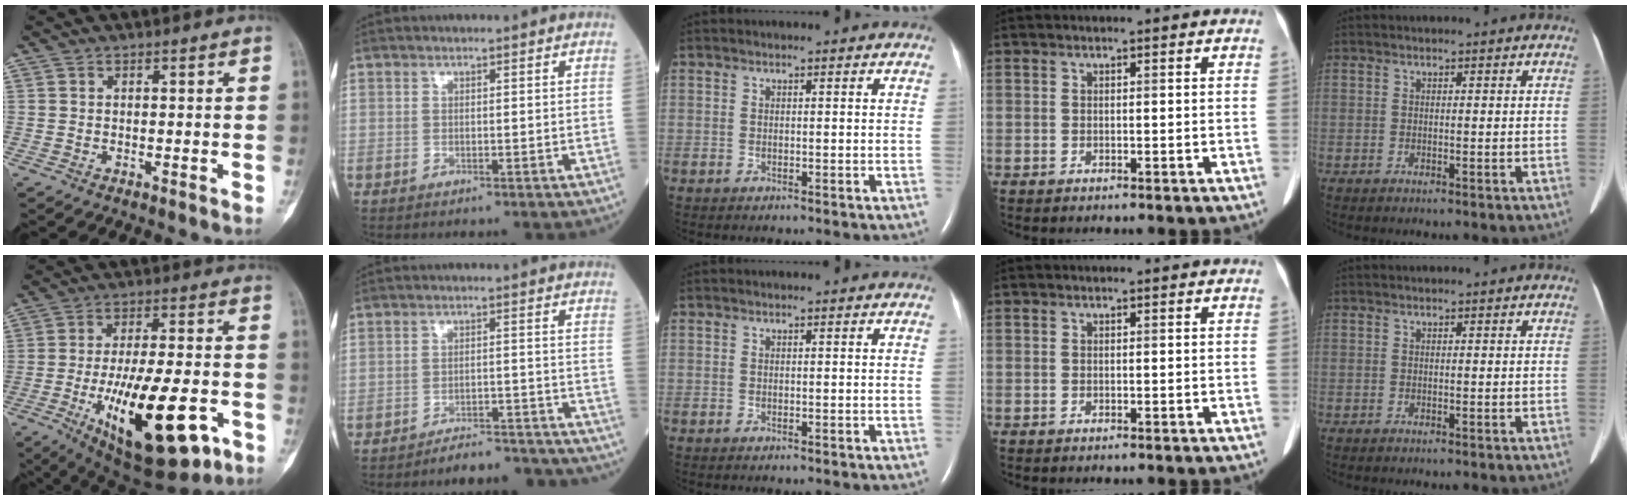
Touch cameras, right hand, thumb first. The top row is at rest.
{"thumb": {"total": 23.7, "force": [-8.5, 8.9, 20.2], "torque": [-0.318, 0.012, -0.114]}, "index": {"total": 11.6, "force": [-11.3, 1.5, 1.9], "torque": [-0.003, 0.018, -0.139]}}